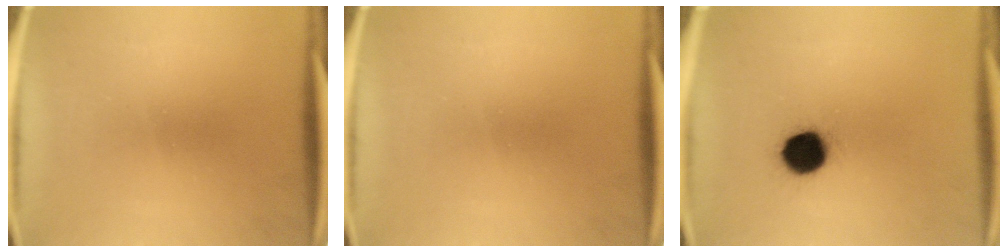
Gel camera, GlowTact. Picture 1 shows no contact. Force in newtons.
{"total": 0.0}
{"total": 10.4}